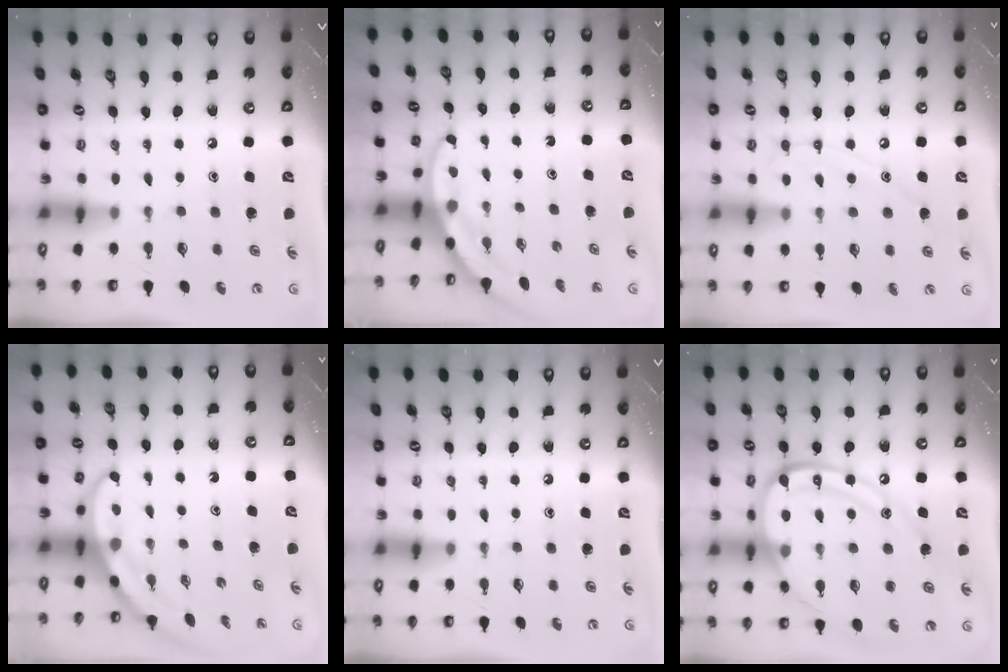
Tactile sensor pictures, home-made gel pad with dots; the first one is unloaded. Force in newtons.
{"total": 3.3, "press": 3.3, "slide": 0.1}
{"total": 9.5, "press": 9.4, "slide": 0.8}
{"total": 3.8, "press": 3.8, "slide": 0.4}
{"total": 0.0}
{"total": 18.4, "press": 18.3, "slide": 1.9}